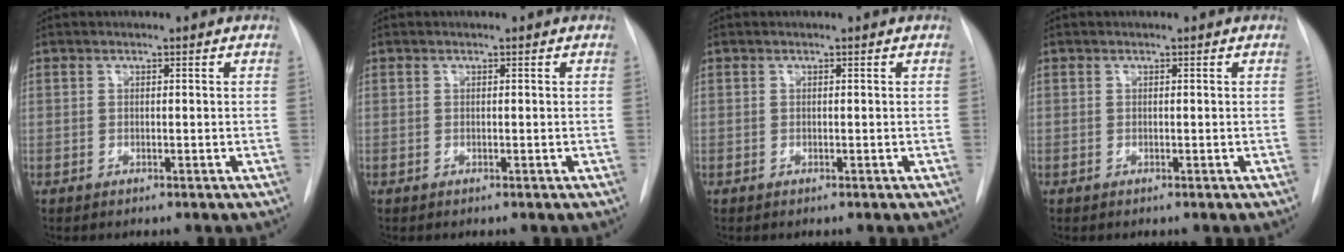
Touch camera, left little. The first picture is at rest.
{"total": 0.0}
{"total": 0.0}
{"total": 0.0}